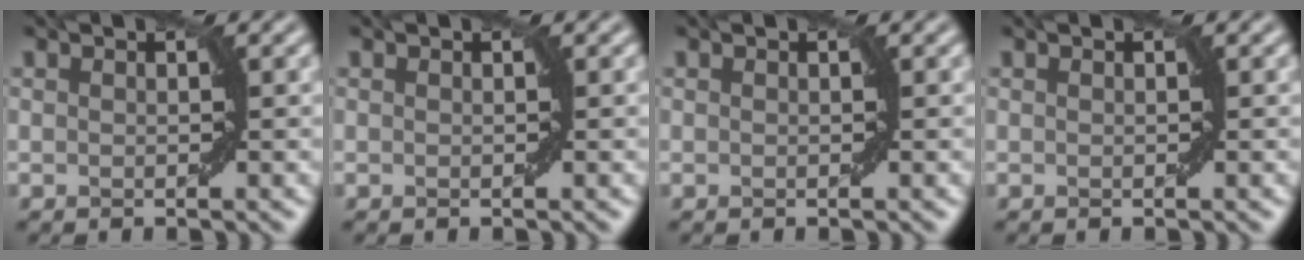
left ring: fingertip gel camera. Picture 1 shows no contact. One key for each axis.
{"total": 0.0}
{"total": 0.0}
{"total": 0.0}